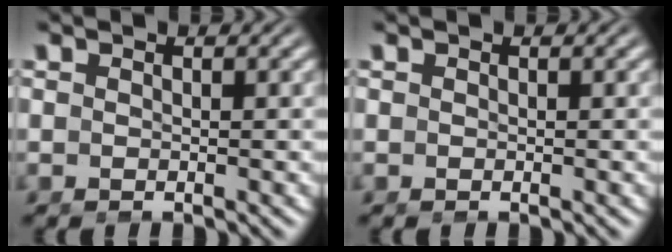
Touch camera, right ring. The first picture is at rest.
{"total": 0.0}